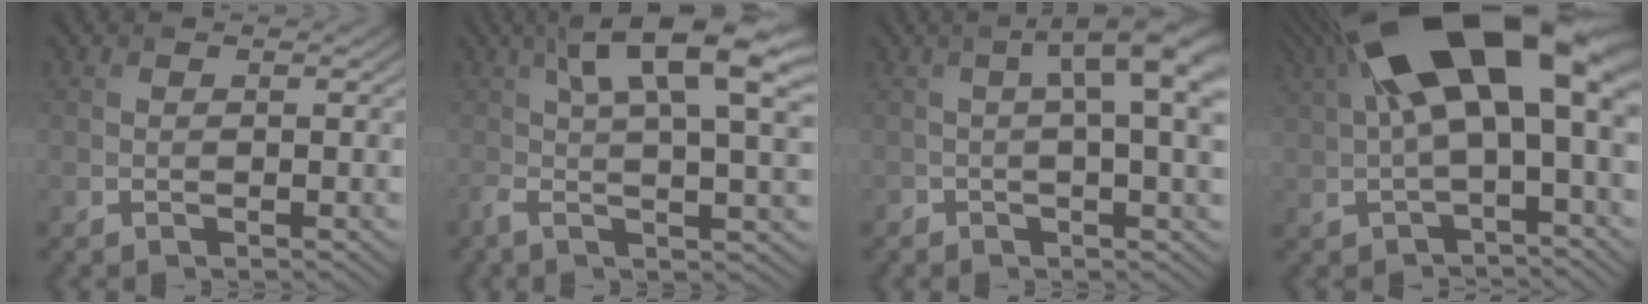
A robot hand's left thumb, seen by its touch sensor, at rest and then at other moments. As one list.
[{"total": 11.8, "force": [2.7, 3.1, 11.0], "torque": [-0.188, 0.005, 0.050]}, {"total": 7.7, "force": [1.0, 2.3, 7.3], "torque": [-0.093, 0.011, 0.017]}, {"total": 18.0, "force": [5.7, 7.0, 15.6], "torque": [-0.280, 0.029, 0.101]}]